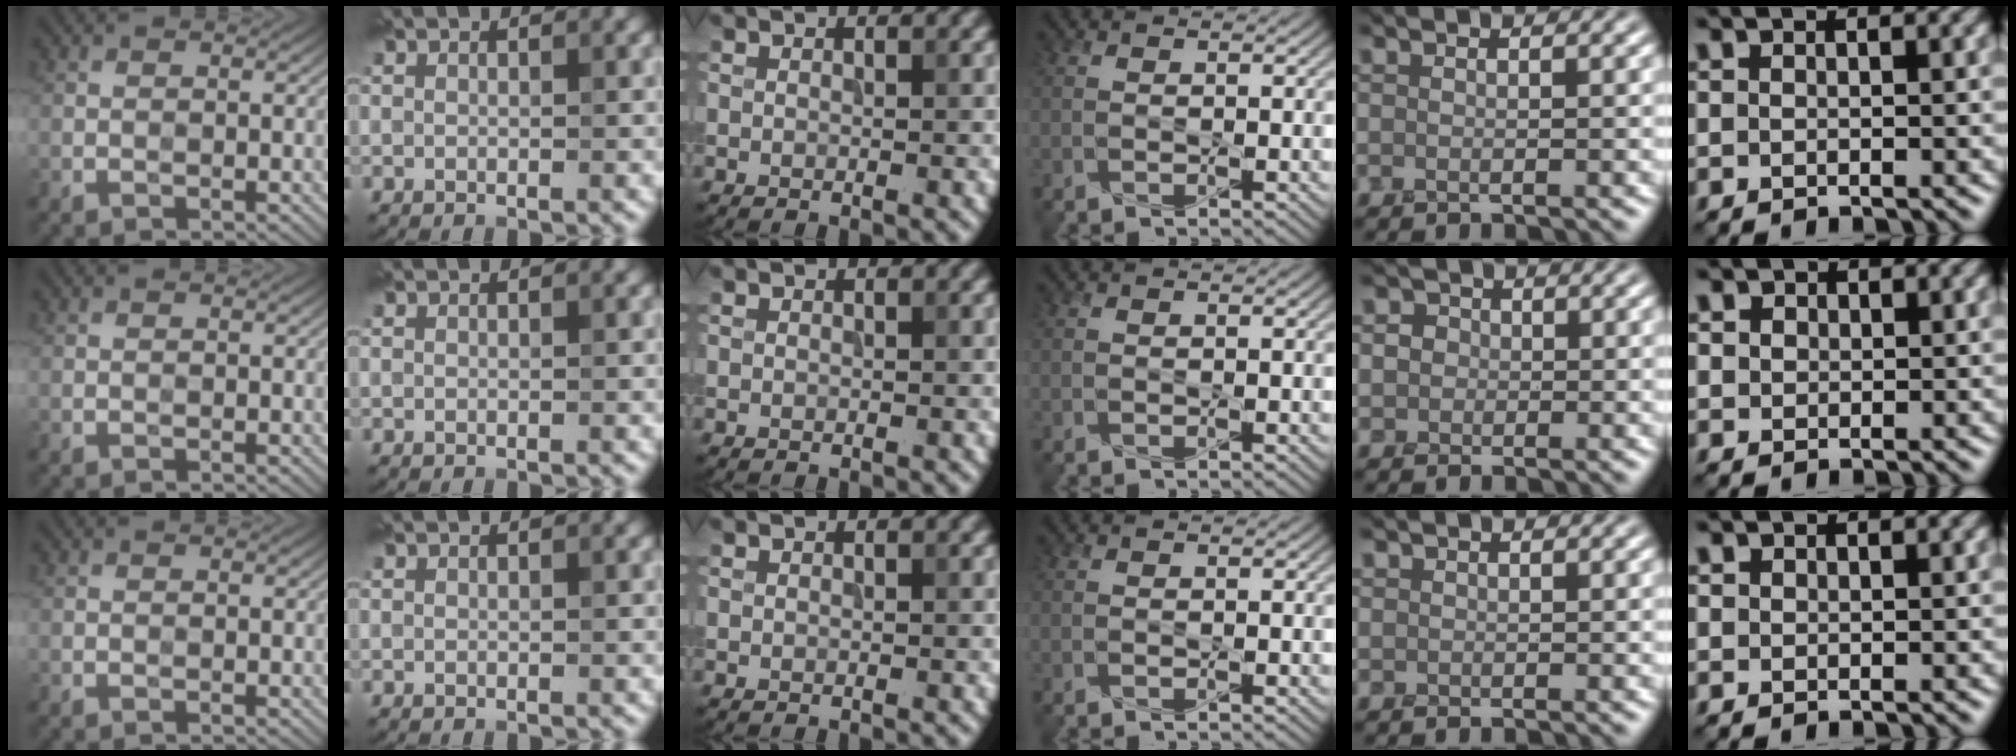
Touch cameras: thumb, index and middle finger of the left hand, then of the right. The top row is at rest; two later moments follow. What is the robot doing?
{"motion": "press", "object": "stapler"}